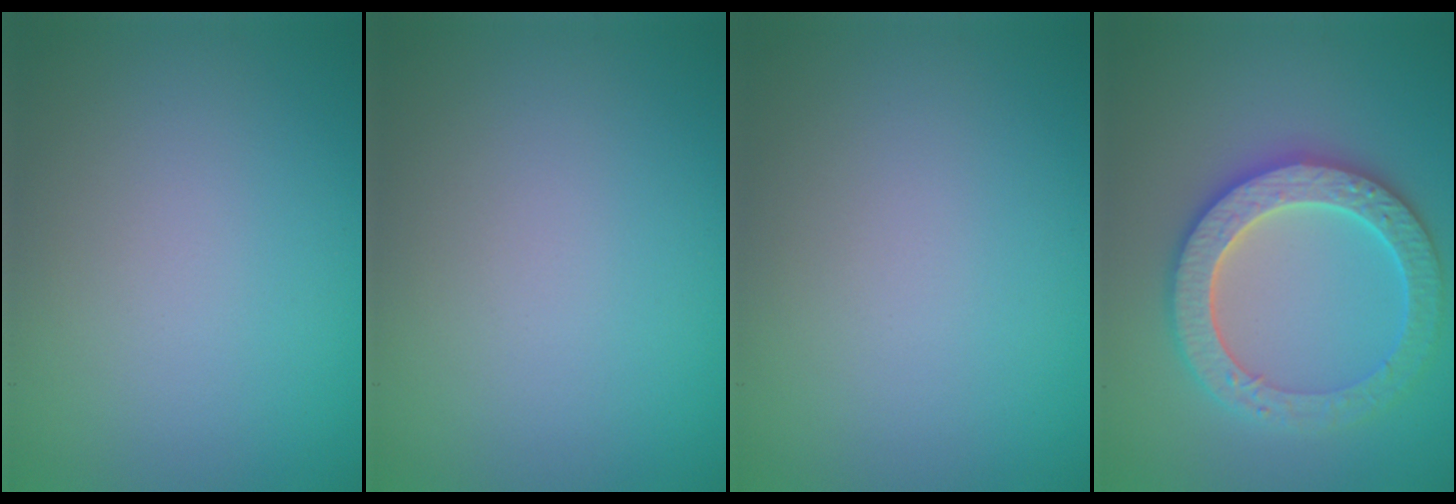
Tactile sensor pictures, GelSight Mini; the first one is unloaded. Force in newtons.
{"total": 0.0}
{"total": 0.0}
{"total": 6.1, "press": 6.0, "slide": 1.3}